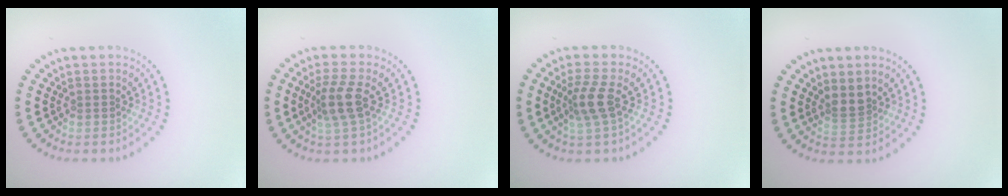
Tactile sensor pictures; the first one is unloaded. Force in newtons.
{"total": 2.9, "press": 2.2, "slide": 1.8}
{"total": 2.8, "press": 2.2, "slide": 1.8}
{"total": 1.9, "press": 1.4, "slide": 1.3}